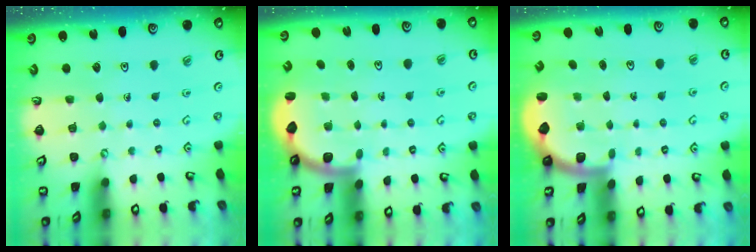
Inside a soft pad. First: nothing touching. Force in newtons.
{"total": 2.6, "press": 2.5, "slide": 0.7}
{"total": 2.0, "press": 1.9, "slide": 0.5}